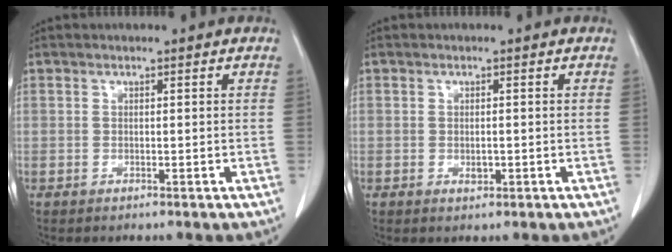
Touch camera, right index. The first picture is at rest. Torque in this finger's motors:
{"motor_torque": [0.12, 0.03, 0.00, 0.01]}